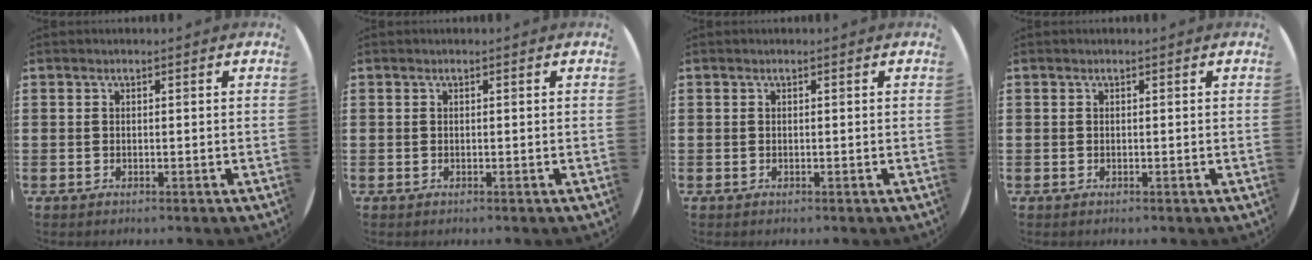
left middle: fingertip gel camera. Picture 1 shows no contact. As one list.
[{"total": 0.0}, {"total": 0.0}, {"total": 0.0}]